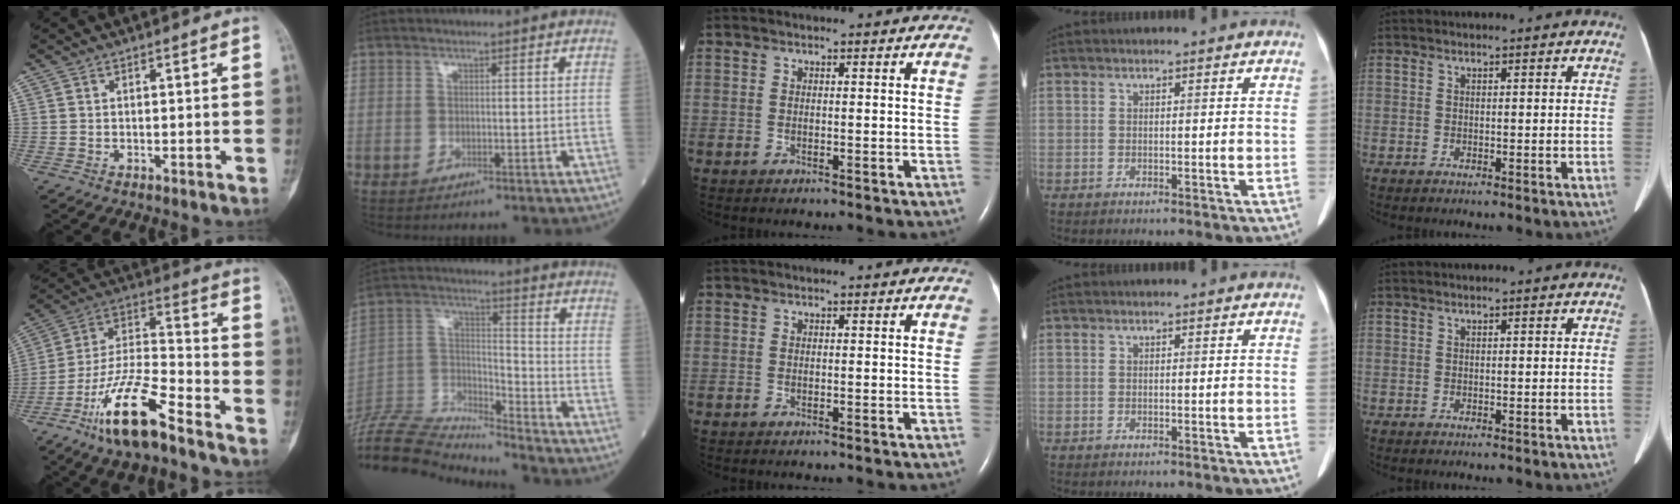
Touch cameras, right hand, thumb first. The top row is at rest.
{"thumb": {"total": 16.1, "force": [-10.6, 3.9, 11.4], "torque": [-0.220, 0.070, -0.199]}, "index": {"total": 16.8, "force": [-16.6, 0.7, 2.4], "torque": [-0.048, 0.040, -0.302]}}